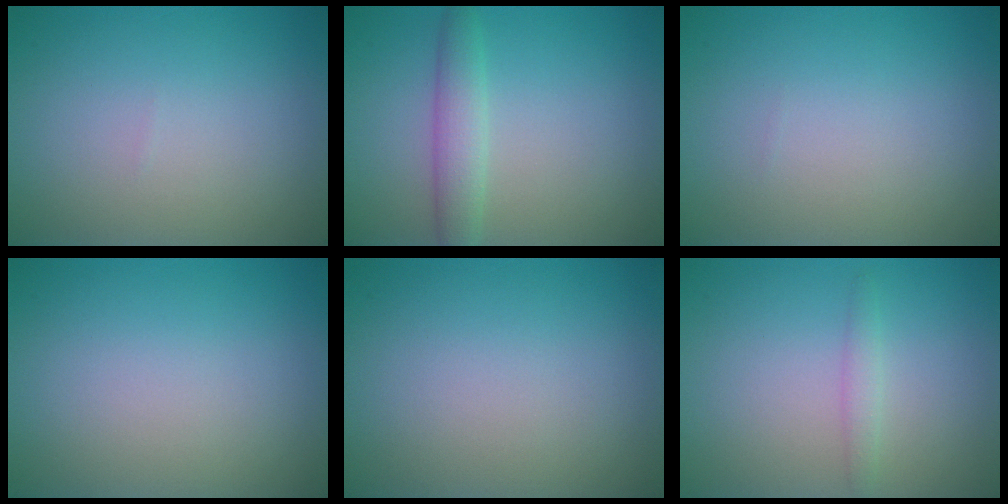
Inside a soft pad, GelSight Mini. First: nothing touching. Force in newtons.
{"total": 2.7, "press": 2.7, "slide": 0.1}
{"total": 0.0}
{"total": 0.0}
{"total": 0.0}
{"total": 1.1, "press": 1.1, "slide": 0.0}